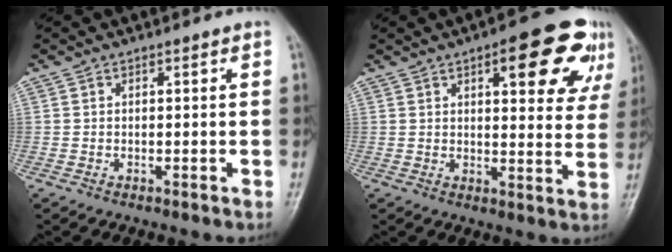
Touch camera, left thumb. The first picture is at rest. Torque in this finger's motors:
{"motor_torque": [1.70, 1.51, 1.40, -0.90, 0.04]}